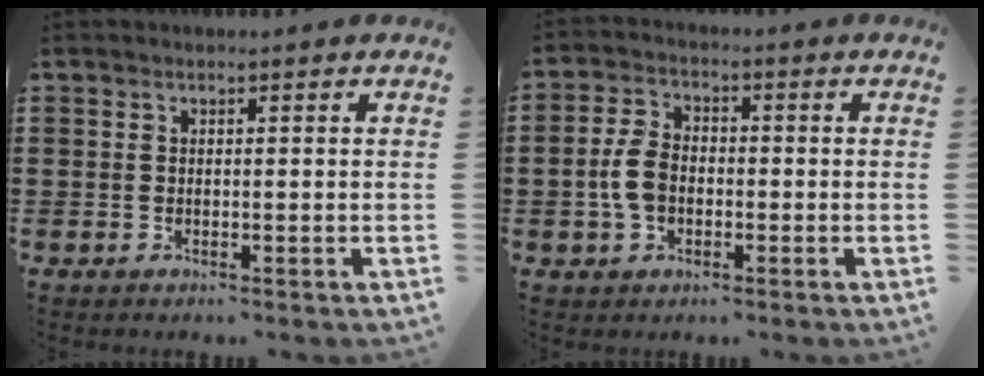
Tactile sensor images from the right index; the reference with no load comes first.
{"total": 5.0, "force": [-0.8, 3.0, 3.9], "torque": [-0.095, -0.002, -0.020]}